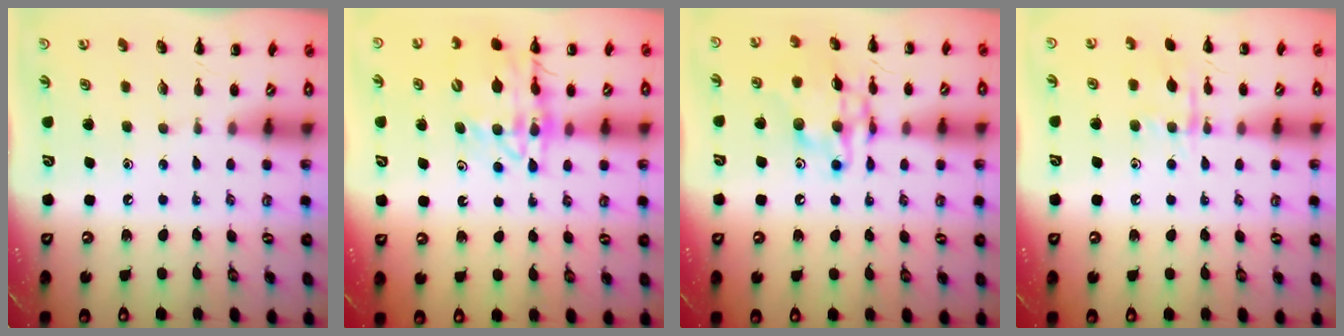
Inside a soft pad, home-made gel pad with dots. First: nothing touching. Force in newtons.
{"total": 16.3, "press": 16.0, "slide": 3.3}
{"total": 14.6, "press": 14.5, "slide": 1.4}
{"total": 9.0, "press": 9.0, "slide": 0.5}